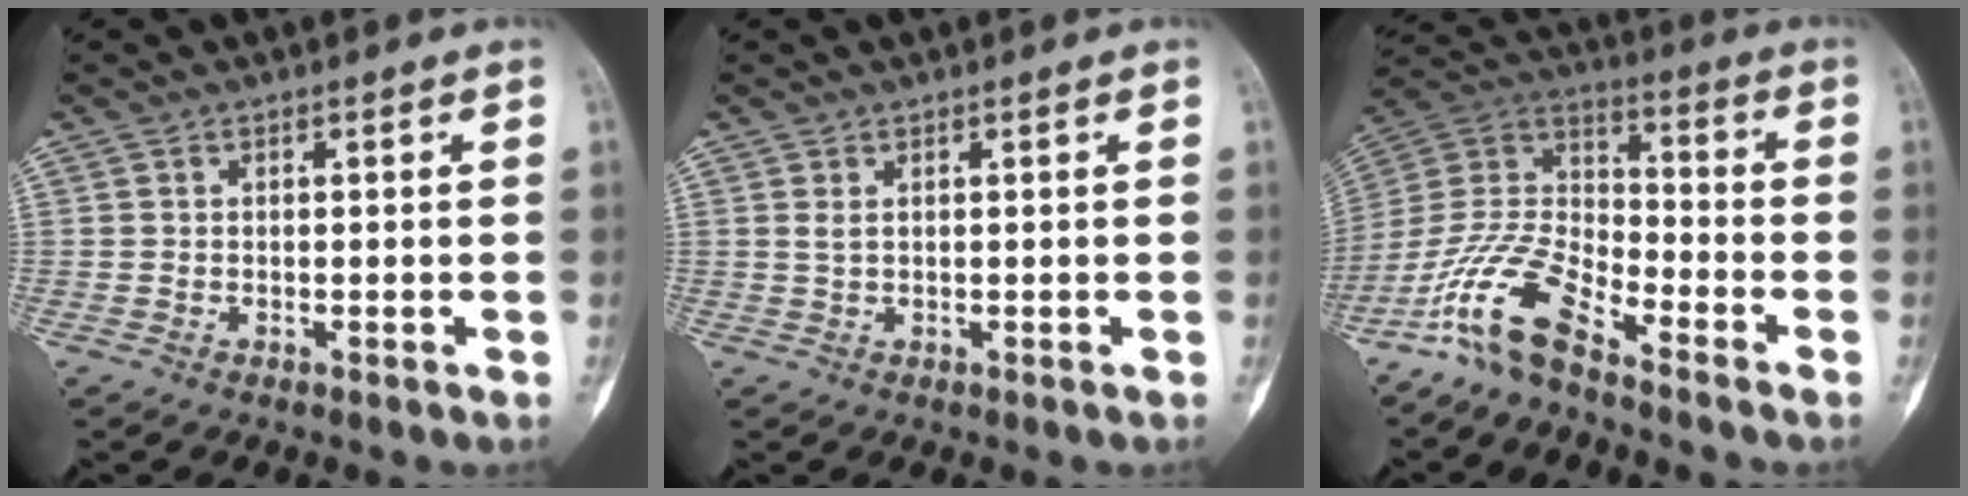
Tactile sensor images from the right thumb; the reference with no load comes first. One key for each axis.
{"total": 0.8, "fx": 0.5, "fy": 0.3, "fz": 0.6, "tx": -0.017, "ty": 0.005, "tz": 0.012}
{"total": 13.1, "fx": -9.5, "fy": 4.2, "fz": 8.0, "tx": -0.167, "ty": 0.070, "tz": -0.193}